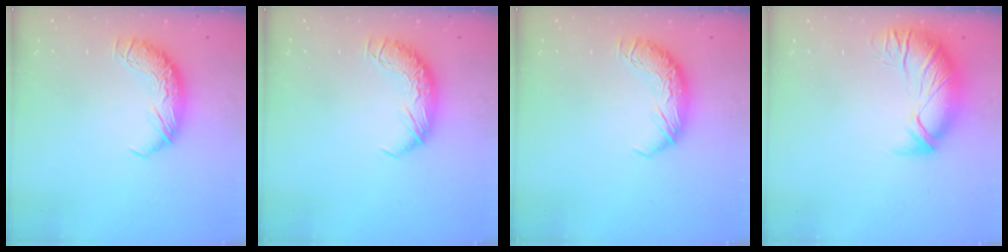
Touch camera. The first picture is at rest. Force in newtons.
{"total": 0.0}
{"total": 0.0}
{"total": 2.7, "press": 1.2, "slide": 2.4}